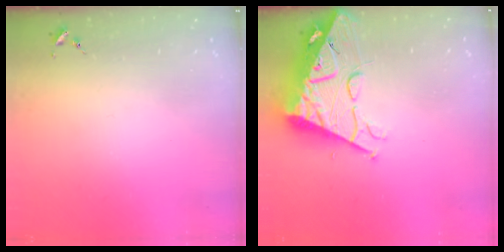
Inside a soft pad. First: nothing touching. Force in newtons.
{"total": 18.5, "press": 18.4, "slide": 2.1}